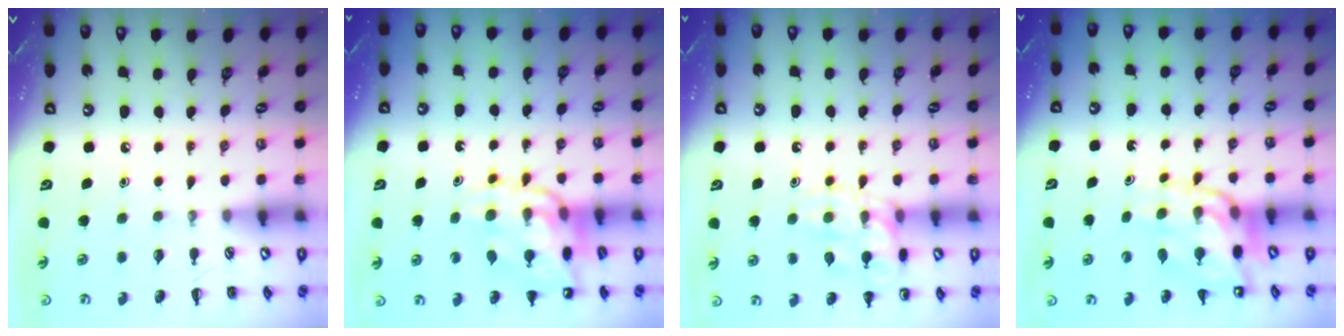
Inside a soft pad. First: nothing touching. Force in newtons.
{"total": 14.5, "press": 14.1, "slide": 3.4}
{"total": 14.2, "press": 14.2, "slide": 1.1}
{"total": 12.7, "press": 12.2, "slide": 3.6}